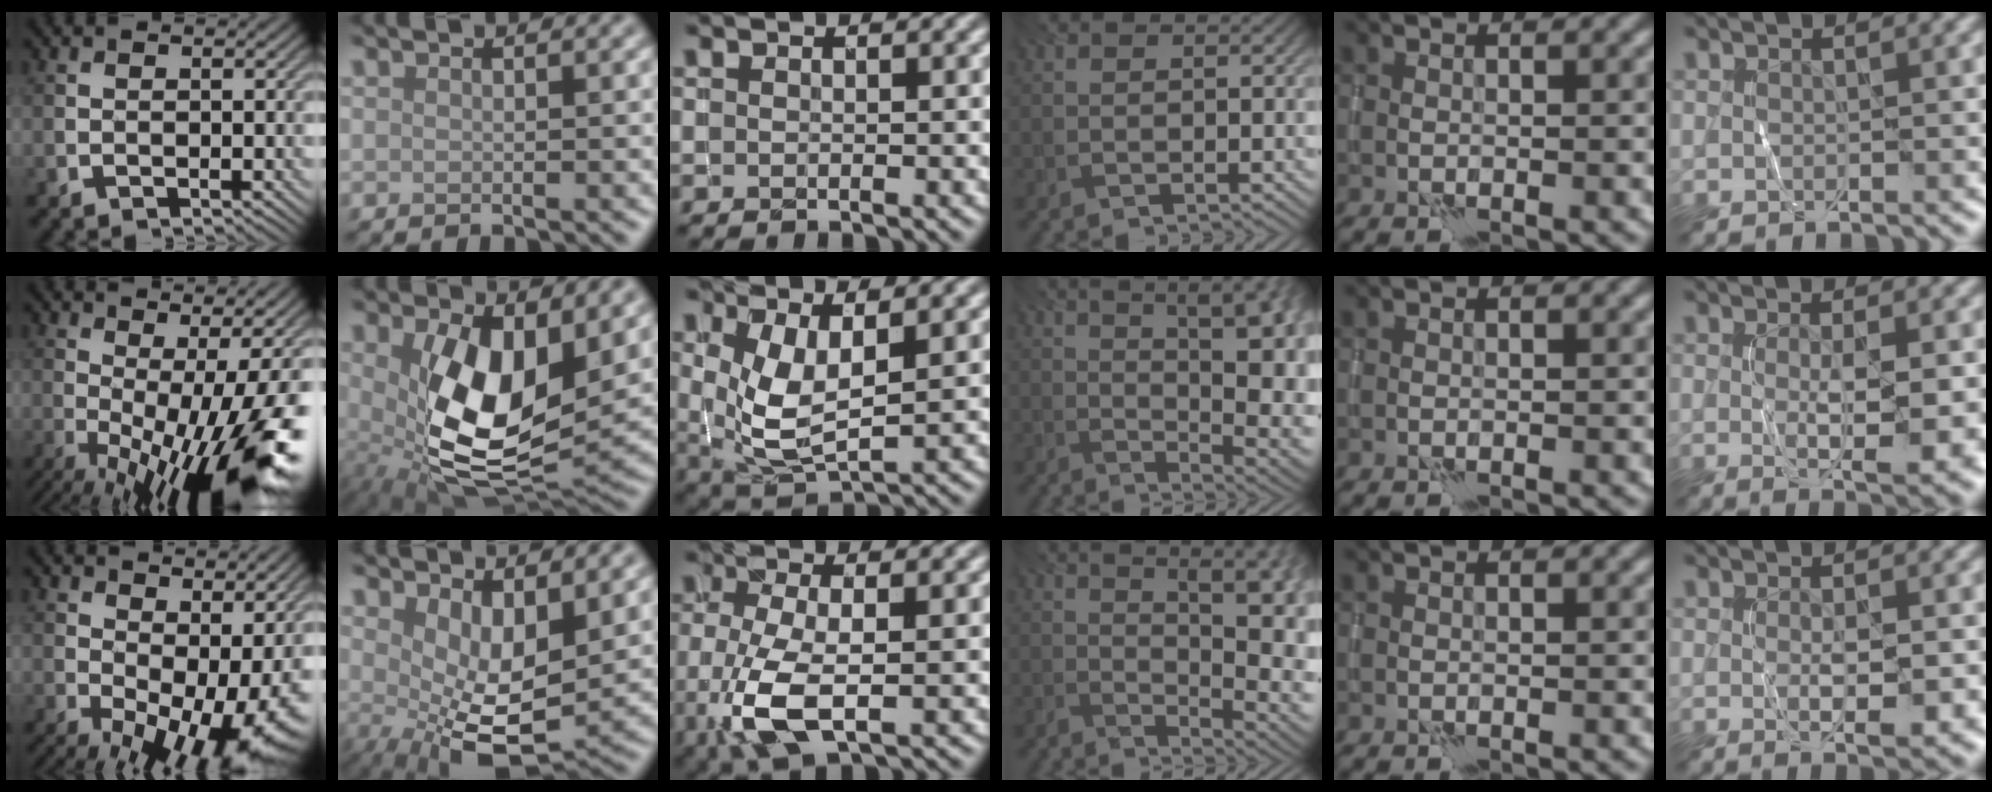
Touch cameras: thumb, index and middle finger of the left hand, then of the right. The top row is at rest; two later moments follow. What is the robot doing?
{"motion": "wrap", "object": "thread"}